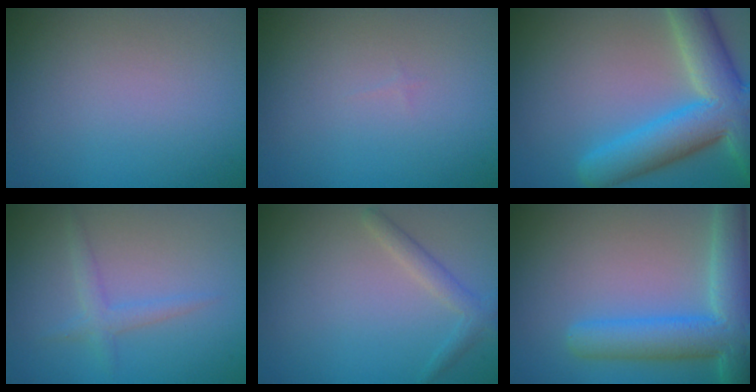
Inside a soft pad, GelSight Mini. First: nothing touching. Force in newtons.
{"total": 0.0}
{"total": 8.8, "press": 8.8, "slide": 0.5}
{"total": 1.6, "press": 1.6, "slide": 0.1}
{"total": 1.7, "press": 1.7, "slide": 0.0}
{"total": 6.8, "press": 6.8, "slide": 0.5}